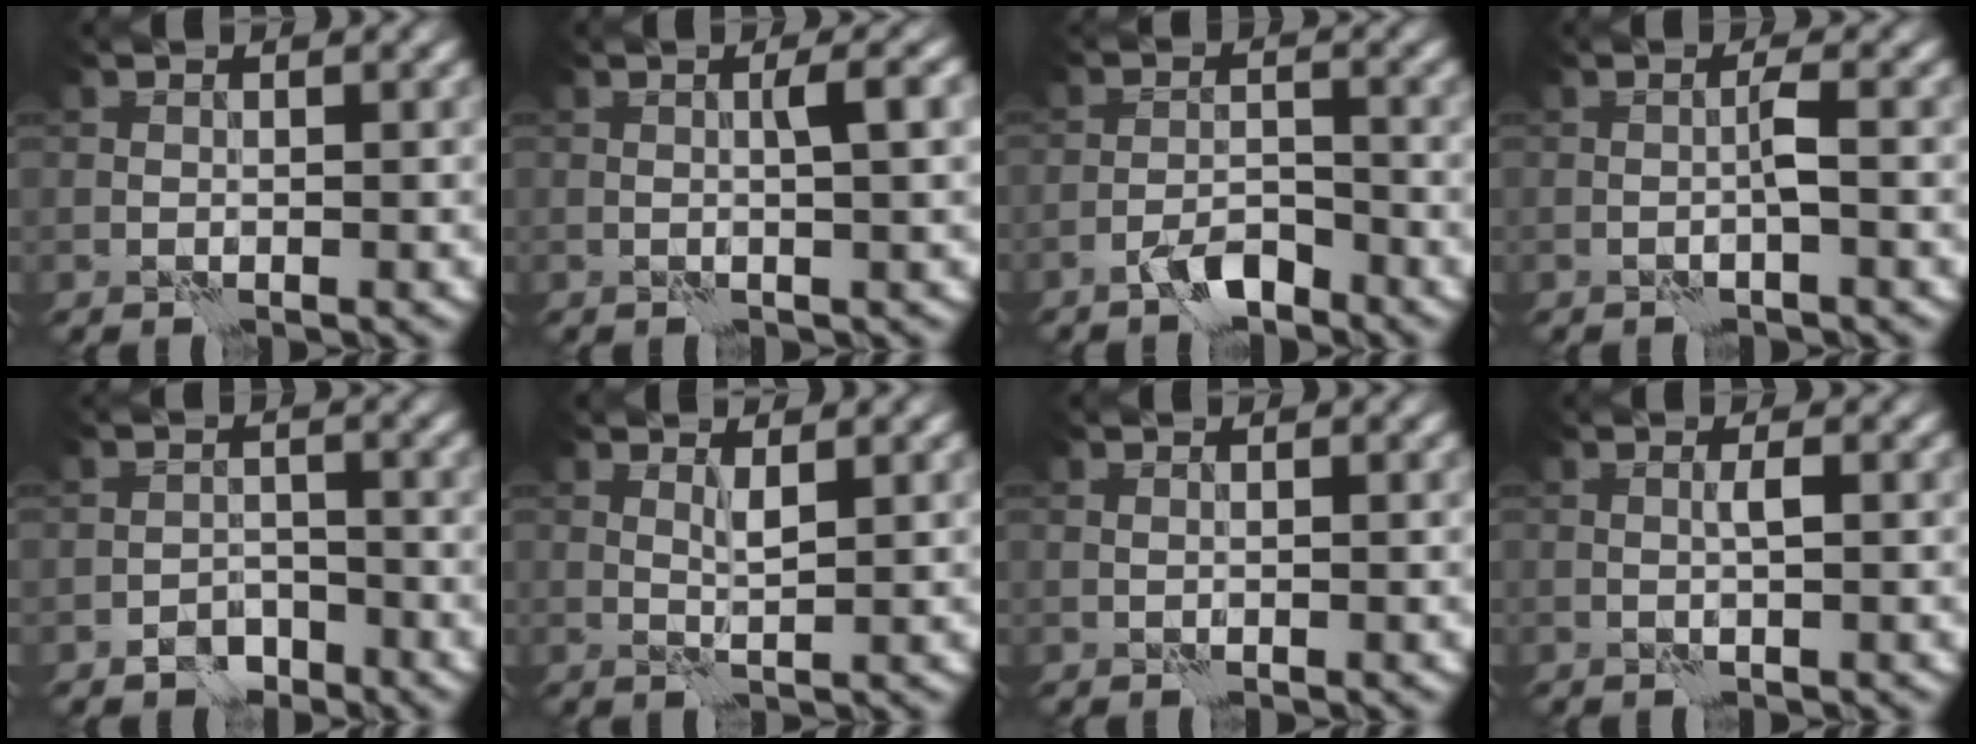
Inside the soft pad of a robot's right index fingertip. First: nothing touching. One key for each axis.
{"total": 2.0, "fx": 0.2, "fy": -0.1, "fz": 2.0, "tx": -0.034, "ty": 0.004, "tz": 0.002}
{"total": 2.9, "fx": -2.4, "fy": 0.7, "fz": 1.5, "tx": -0.026, "ty": 0.009, "tz": -0.049}
{"total": 1.2, "fx": -0.5, "fy": -0.4, "fz": 1.0, "tx": -0.020, "ty": 0.008, "tz": -0.010}
{"total": 2.4, "fx": -1.9, "fy": 1.3, "fz": 0.6, "tx": -0.005, "ty": 0.006, "tz": -0.038}
{"total": 0.9, "fx": 0.7, "fy": -0.4, "fz": 0.5, "tx": -0.017, "ty": -0.001, "tz": 0.012}
{"total": 0.0}
{"total": 0.8, "fx": 0.0, "fy": -0.3, "fz": 0.8, "tx": -0.016, "ty": 0.003, "tz": 0.000}